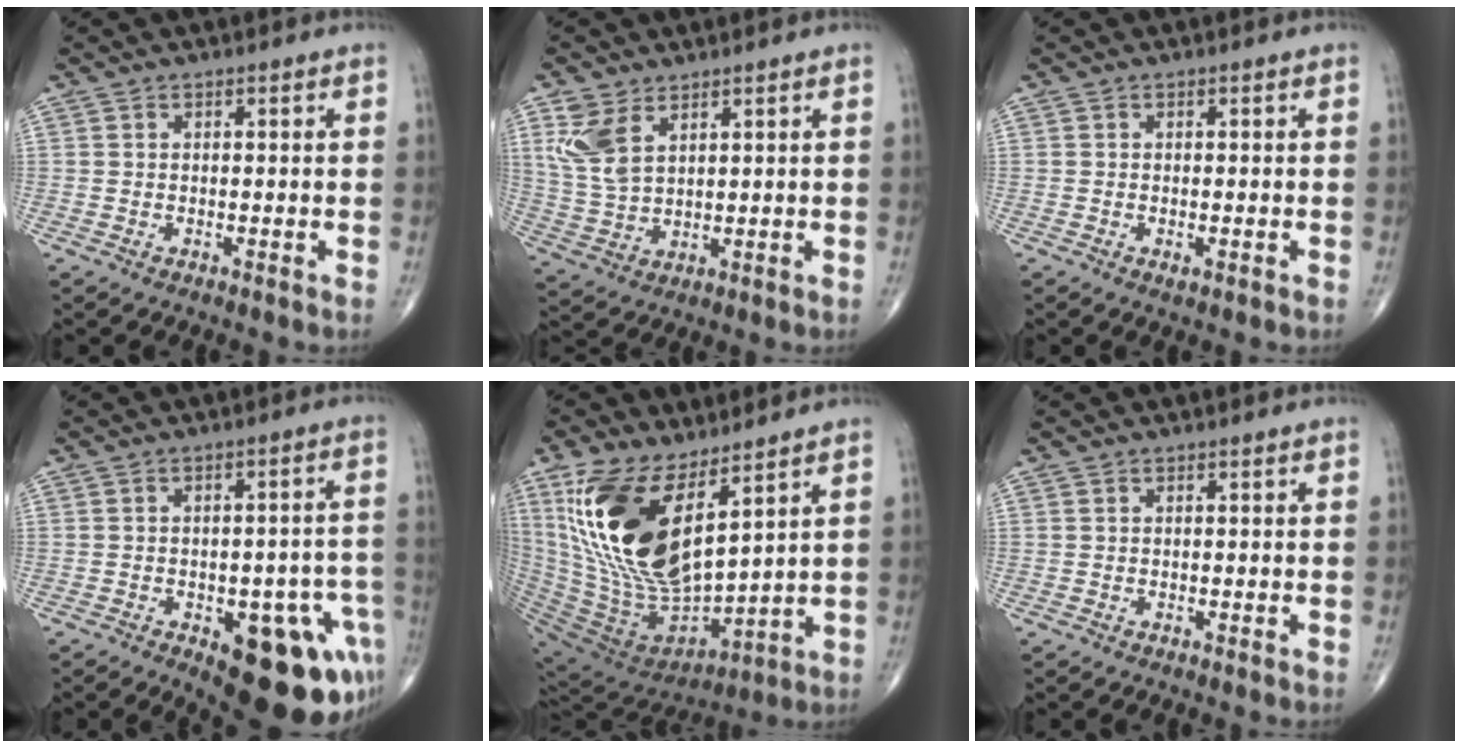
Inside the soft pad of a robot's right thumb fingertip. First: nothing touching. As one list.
[{"total": 7.9, "force": [3.9, 4.4, 5.3], "torque": [-0.110, -0.010, 0.090]}, {"total": 1.2, "force": [-0.5, 0.5, 1.0], "torque": [-0.015, -0.001, -0.007]}, {"total": 18.6, "force": [-7.6, 8.4, 14.8], "torque": [-0.112, 0.036, -0.079]}, {"total": 21.6, "force": [9.6, 9.0, 17.1], "torque": [-0.336, -0.062, 0.205]}, {"total": 0.0}]